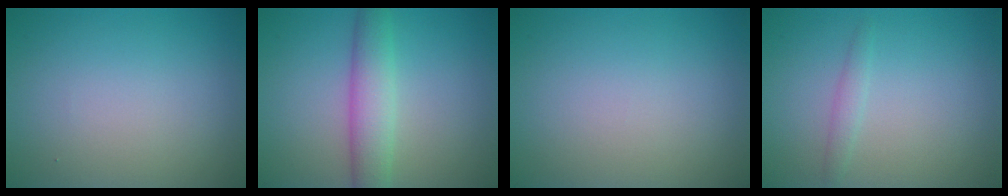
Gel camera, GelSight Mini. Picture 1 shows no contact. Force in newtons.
{"total": 4.1, "press": 4.1, "slide": 0.1}
{"total": 0.0}
{"total": 1.2, "press": 1.2, "slide": 0.1}